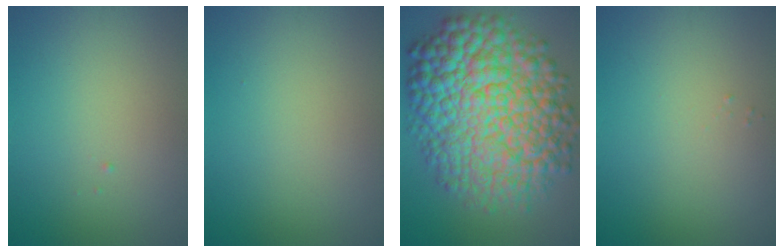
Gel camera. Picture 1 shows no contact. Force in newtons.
{"total": 0.0}
{"total": 15.5, "press": 15.5, "slide": 0.1}
{"total": 0.0}